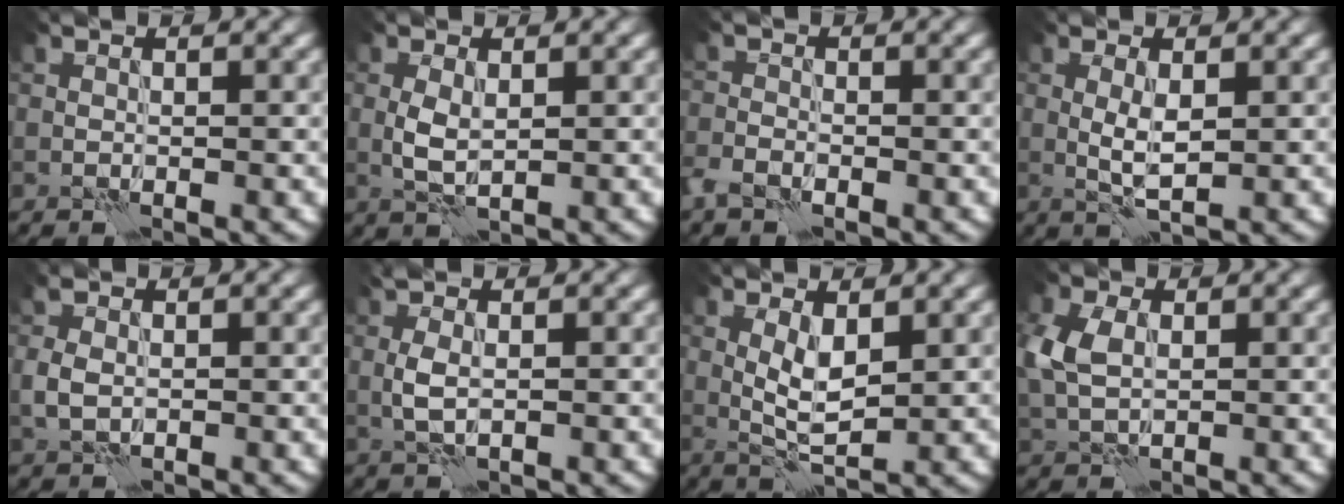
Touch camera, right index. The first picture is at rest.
{"total": 2.1, "force": [0.4, 1.1, 1.7], "torque": [-0.041, -0.002, 0.007]}
{"total": 1.8, "force": [-1.3, 0.9, 0.8], "torque": [-0.020, -0.003, -0.037]}
{"total": 2.2, "force": [0.4, 0.7, 2.0], "torque": [-0.045, -0.004, 0.009]}
{"total": 2.0, "force": [0.2, 1.5, 1.3], "torque": [-0.037, -0.001, 0.002]}
{"total": 2.0, "force": [0.3, 0.9, 1.8], "torque": [-0.045, 0.001, 0.006]}
{"total": 2.9, "force": [0.8, 1.1, 2.6], "torque": [-0.056, -0.003, 0.017]}
{"total": 4.1, "force": [0.9, 2.8, 2.8], "torque": [-0.077, 0.006, 0.014]}